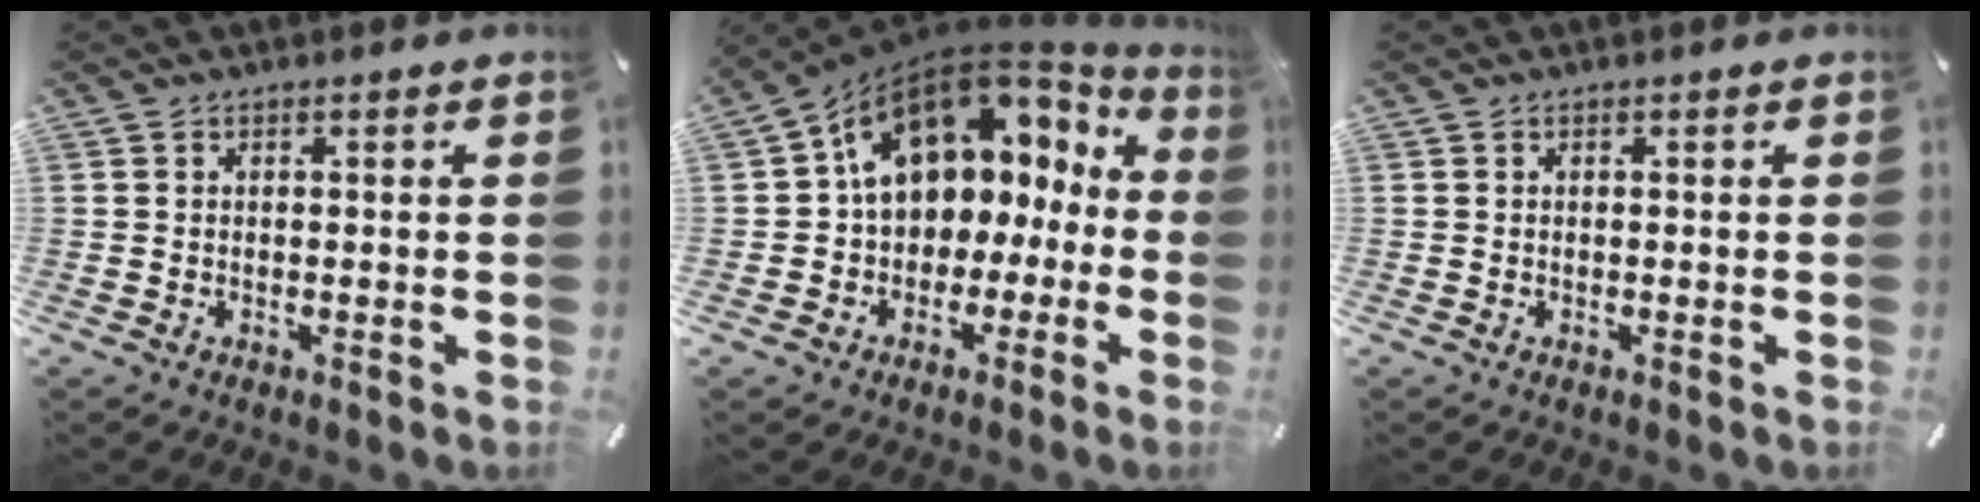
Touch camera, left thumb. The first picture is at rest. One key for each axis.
{"total": 13.7, "fx": 5.9, "fy": 9.8, "fz": 7.4, "tx": -0.131, "ty": -0.034, "tz": 0.109}
{"total": 0.0}